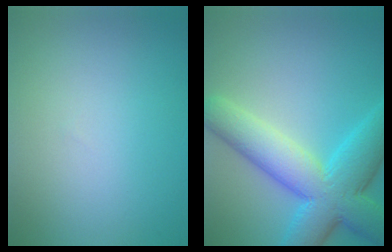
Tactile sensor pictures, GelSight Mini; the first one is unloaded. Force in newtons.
{"total": 9.6, "press": 9.6, "slide": 0.1}